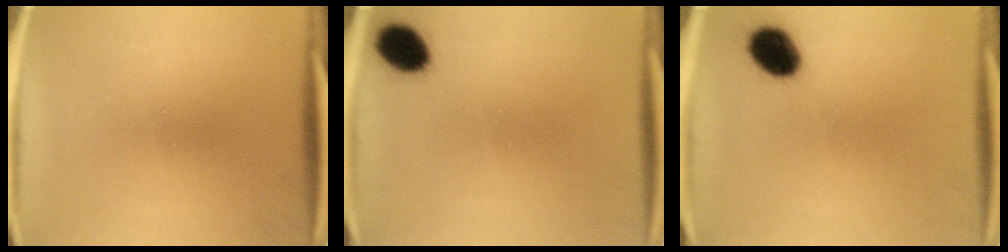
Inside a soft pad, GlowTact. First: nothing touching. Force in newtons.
{"total": 7.0}
{"total": 8.6}